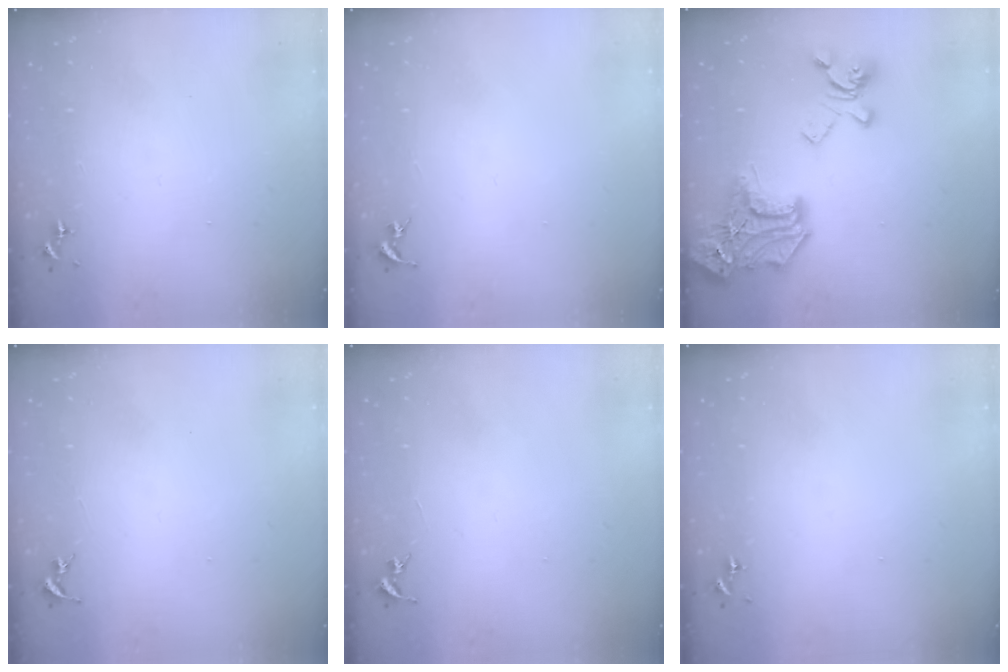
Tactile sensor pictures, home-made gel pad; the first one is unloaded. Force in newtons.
{"total": 0.0}
{"total": 24.6, "press": 24.6, "slide": 0.7}
{"total": 0.0}
{"total": 0.0}
{"total": 0.0}